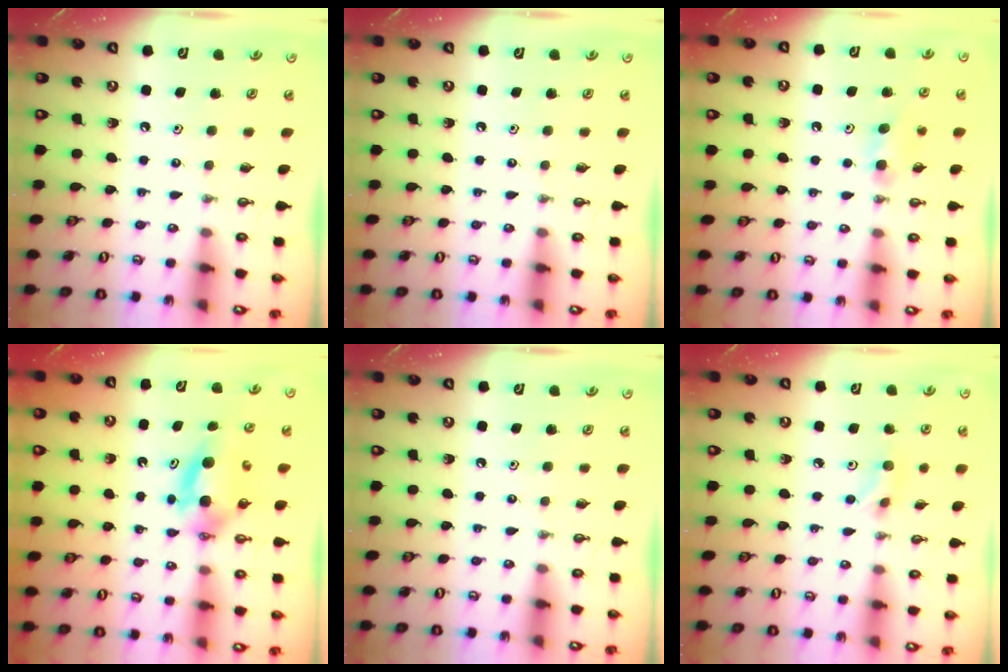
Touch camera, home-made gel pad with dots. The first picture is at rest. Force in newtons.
{"total": 0.0}
{"total": 7.2, "press": 3.9, "slide": 6.0}
{"total": 6.6, "press": 6.2, "slide": 2.5}
{"total": 0.0}
{"total": 4.6, "press": 4.5, "slide": 0.8}